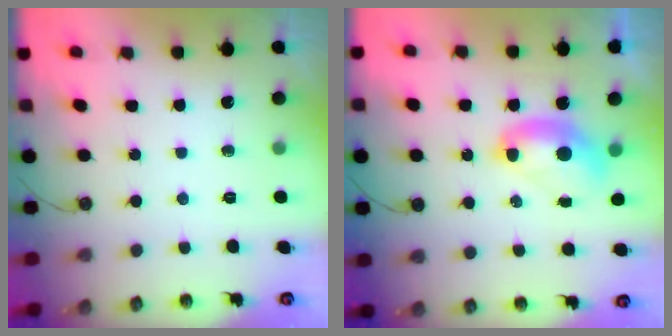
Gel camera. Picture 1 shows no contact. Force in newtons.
{"total": 2.7, "press": 2.7, "slide": 0.1}